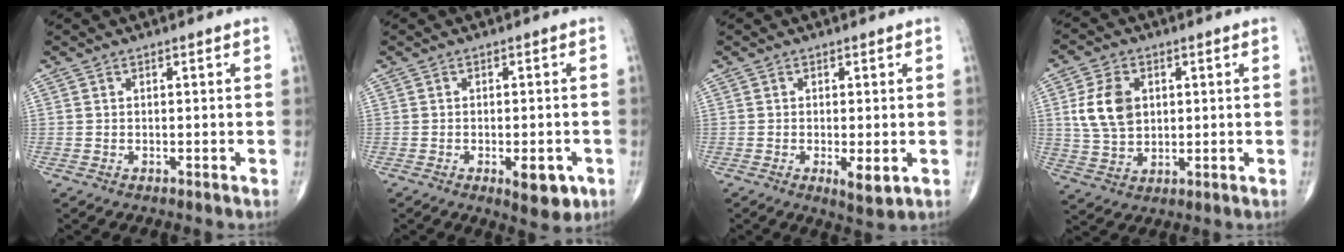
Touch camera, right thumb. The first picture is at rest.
{"total": 5.9, "force": [-2.4, 2.4, 4.9], "torque": [-0.052, -0.001, -0.026]}
{"total": 3.8, "force": [-0.9, 1.2, 3.5], "torque": [-0.056, -0.012, -0.014]}
{"total": 9.3, "force": [1.9, 6.6, 6.3], "torque": [-0.108, -0.005, 0.042]}